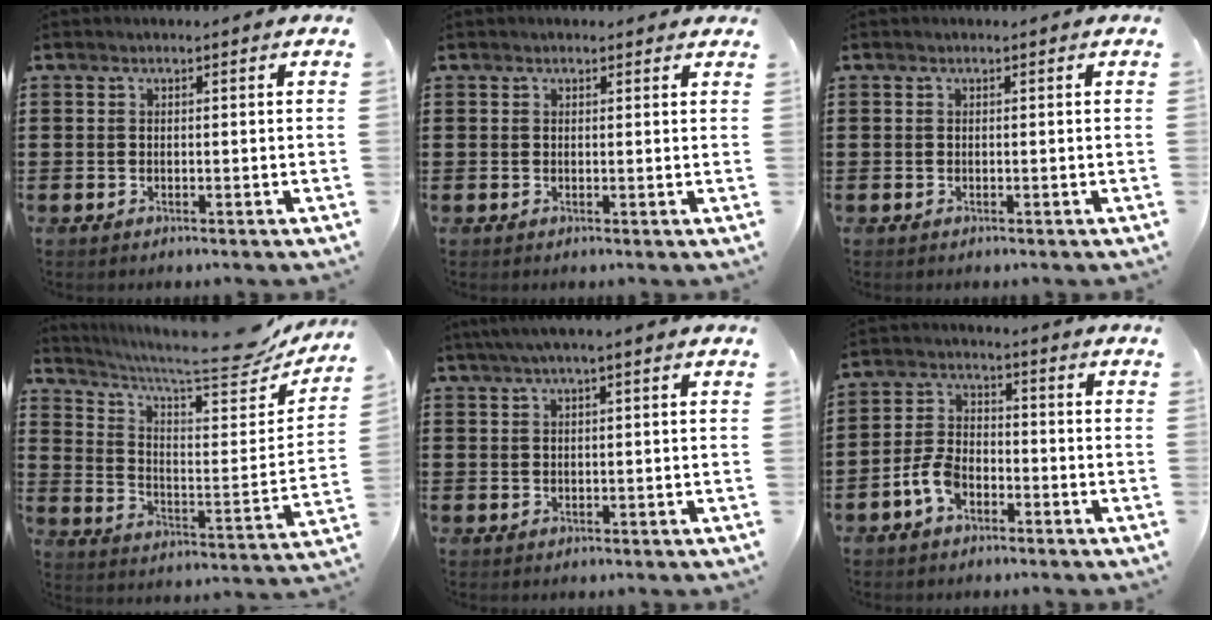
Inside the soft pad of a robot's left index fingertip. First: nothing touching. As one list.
[{"total": 0.9, "force": [0.8, 0.3, 0.3], "torque": [-0.007, 0.002, 0.015]}, {"total": 0.0}, {"total": 9.6, "force": [8.3, 0.9, 4.7], "torque": [-0.102, -0.064, 0.132]}, {"total": 2.3, "force": [1.0, 0.0, 2.1], "torque": [-0.038, 0.000, 0.017]}, {"total": 5.4, "force": [-2.8, 3.0, 3.4], "torque": [-0.094, 0.000, -0.061]}]